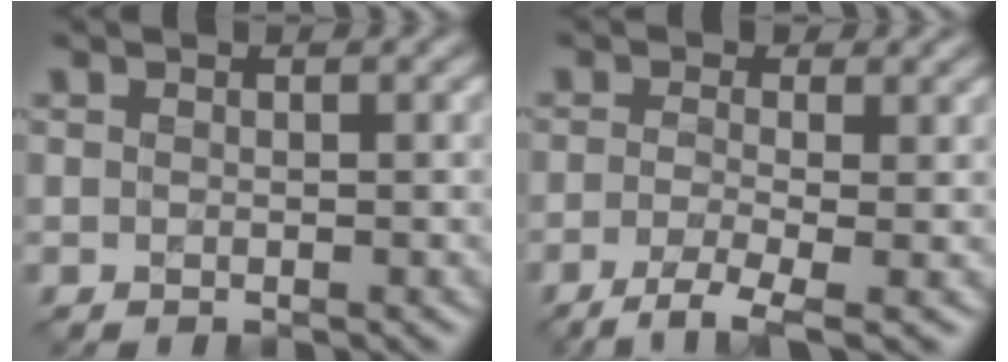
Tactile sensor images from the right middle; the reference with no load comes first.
{"total": 3.3, "force": [-1.5, 1.0, 2.7], "torque": [-0.061, -0.001, -0.039]}